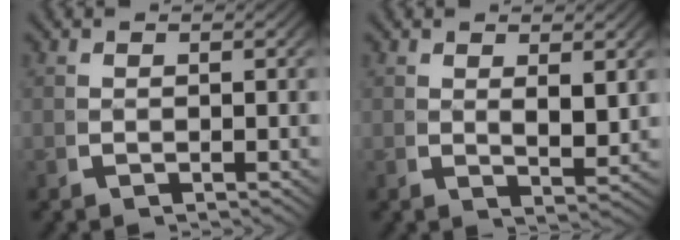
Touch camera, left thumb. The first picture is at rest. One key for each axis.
{"total": 1.9, "fx": 1.1, "fy": 0.6, "fz": 1.4, "tx": -0.028, "ty": -0.011, "tz": 0.023}